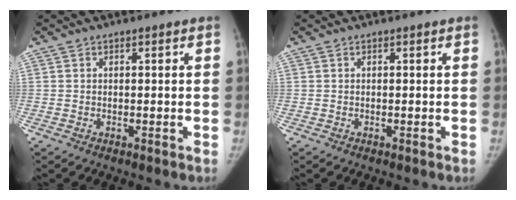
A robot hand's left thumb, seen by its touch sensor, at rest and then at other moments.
{"total": 0.0}